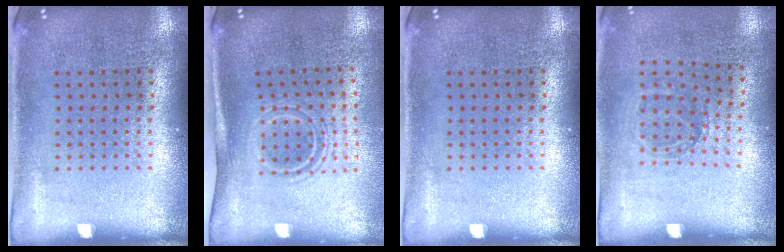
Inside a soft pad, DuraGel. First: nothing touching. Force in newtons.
{"total": 1.6, "press": 1.0, "slide": 1.2}
{"total": 0.0}
{"total": 1.1, "press": 0.9, "slide": 0.6}